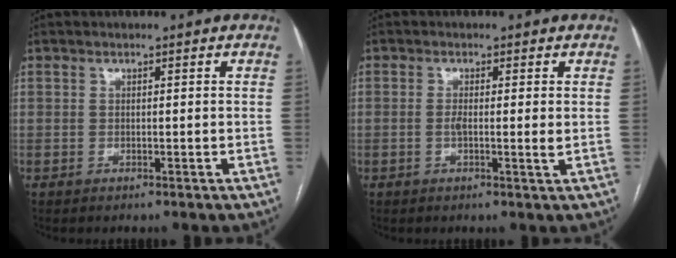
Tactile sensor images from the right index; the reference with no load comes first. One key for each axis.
{"total": 2.8, "fx": 0.0, "fy": 0.3, "fz": 2.8, "tx": -0.048, "ty": -0.003, "tz": -0.002}